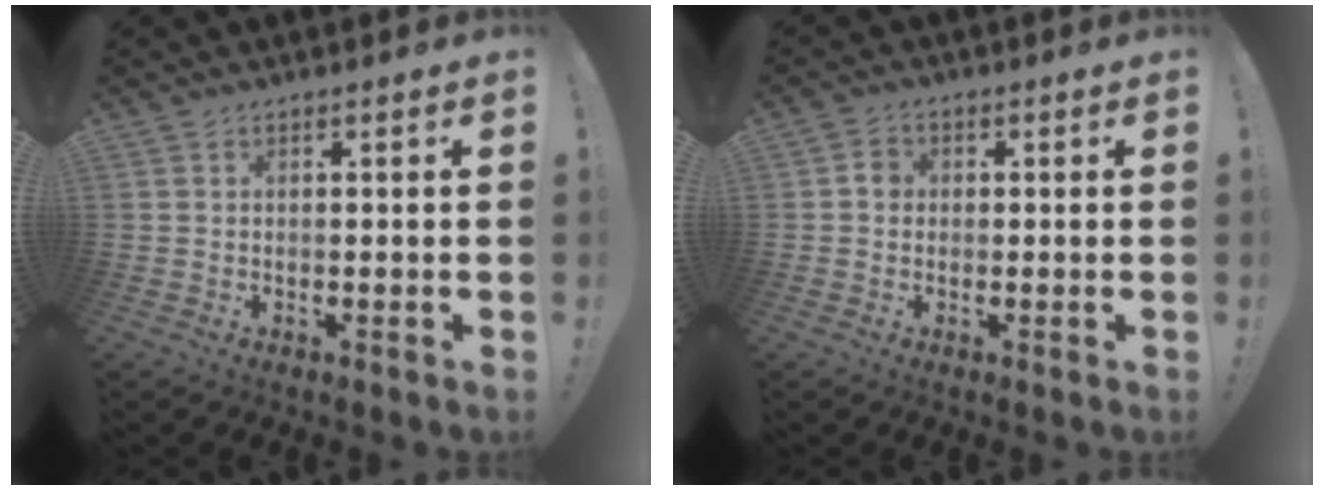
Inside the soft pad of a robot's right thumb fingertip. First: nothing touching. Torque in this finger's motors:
{"motor_torque": [0.44, 0.40, 0.47, -0.36, -0.02]}